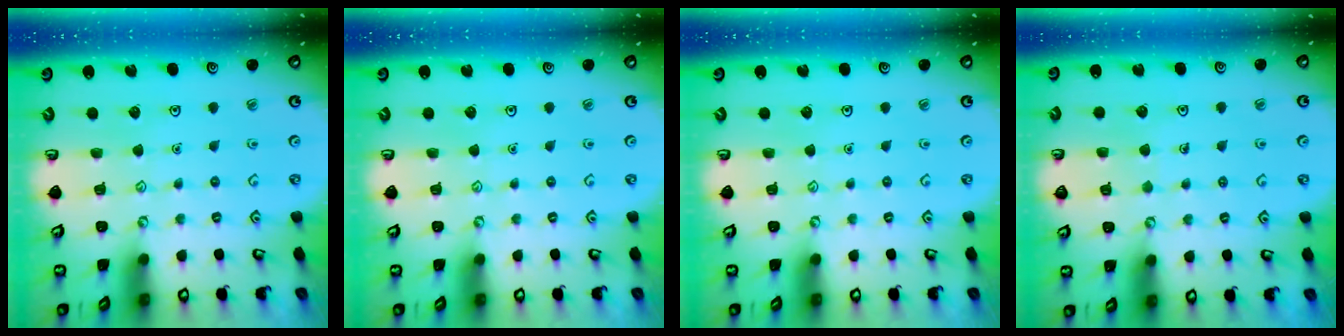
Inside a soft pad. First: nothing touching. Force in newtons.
{"total": 0.0}
{"total": 0.0}
{"total": 4.6, "press": 4.6, "slide": 0.4}